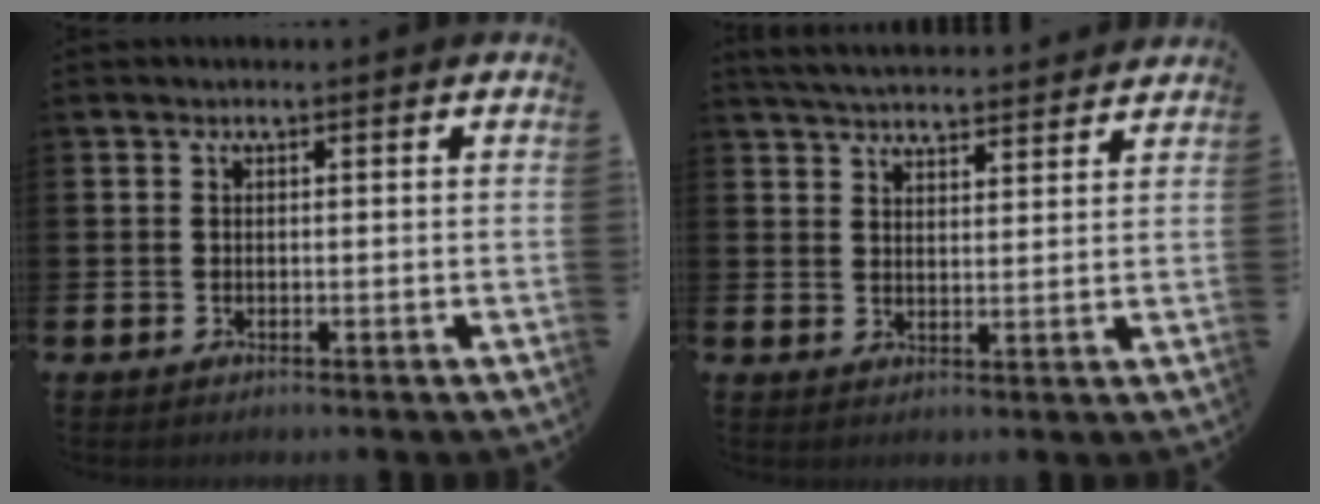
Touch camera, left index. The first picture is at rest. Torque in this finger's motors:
{"motor_torque": [1.02, -1.12, 0.36, 0.14]}